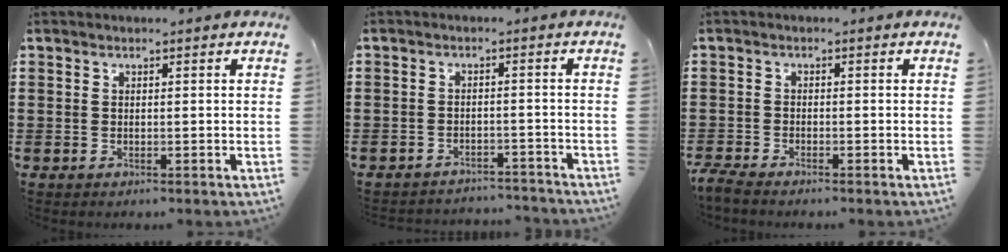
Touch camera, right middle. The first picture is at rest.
{"total": 2.9, "force": [-2.8, 0.3, -0.4], "torque": [-0.001, 0.003, -0.064]}
{"total": 2.0, "force": [-1.9, 0.2, 0.7], "torque": [-0.027, -0.002, -0.042]}